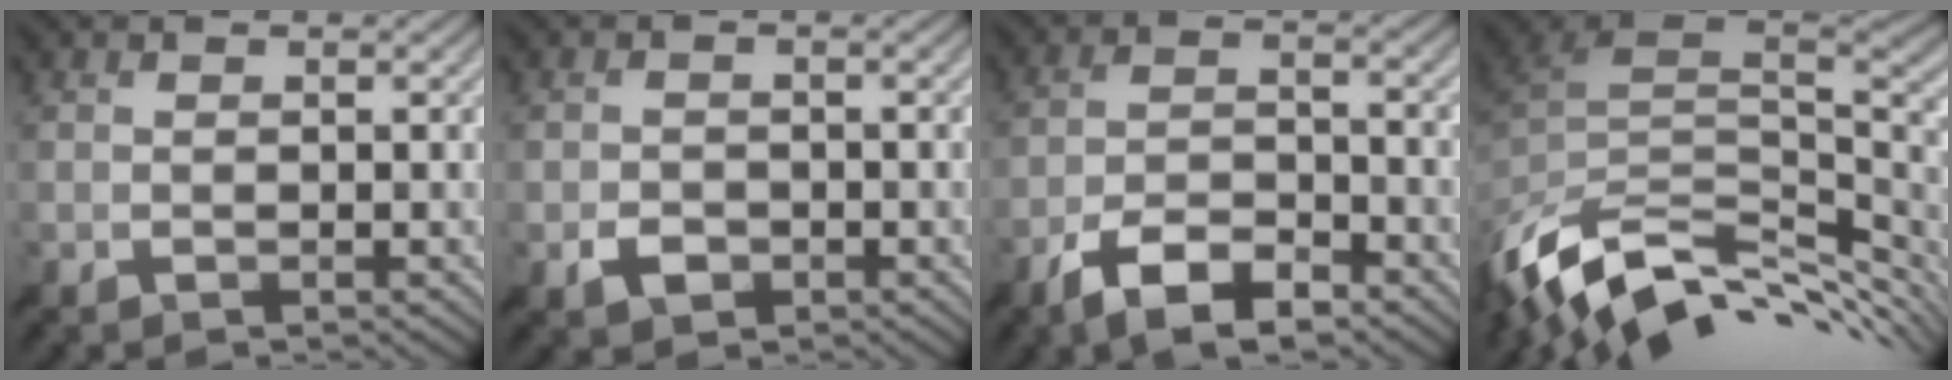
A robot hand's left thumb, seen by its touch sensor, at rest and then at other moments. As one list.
[{"total": 2.0, "force": [-1.0, 1.5, 0.8], "torque": [-0.018, -0.004, -0.017]}, {"total": 7.9, "force": [-5.6, 2.8, 4.9], "torque": [-0.095, -0.004, -0.106]}, {"total": 13.8, "force": [-6.6, 7.7, 9.4], "torque": [-0.229, -0.018, -0.111]}]